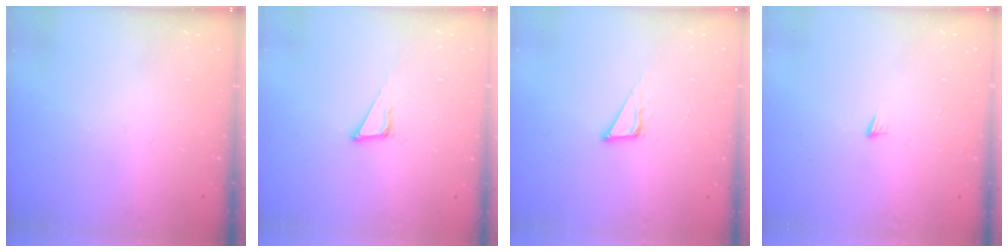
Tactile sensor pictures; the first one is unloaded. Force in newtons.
{"total": 3.8, "press": 3.7, "slide": 0.2}
{"total": 6.4, "press": 6.4, "slide": 0.4}
{"total": 5.2, "press": 5.2, "slide": 0.3}